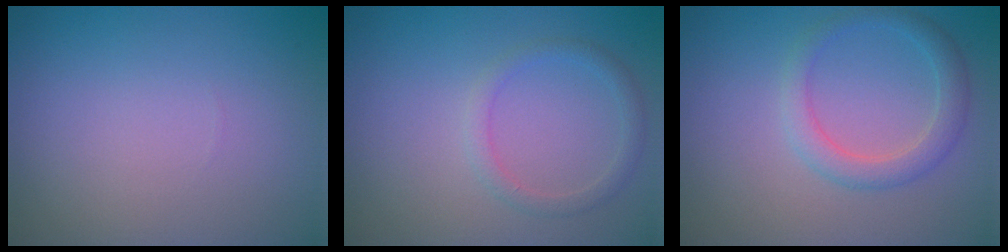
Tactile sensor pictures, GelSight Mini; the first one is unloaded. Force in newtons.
{"total": 1.6, "press": 1.6, "slide": 0.1}
{"total": 2.7, "press": 2.7, "slide": 0.2}